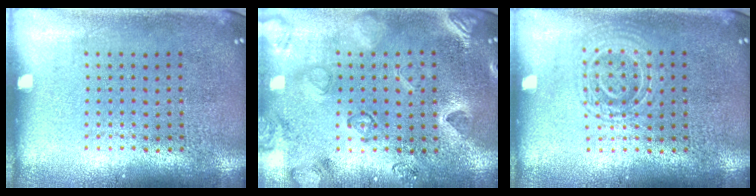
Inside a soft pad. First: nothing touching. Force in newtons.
{"total": 2.3, "press": 2.0, "slide": 1.0}
{"total": 1.3, "press": 1.2, "slide": 0.4}